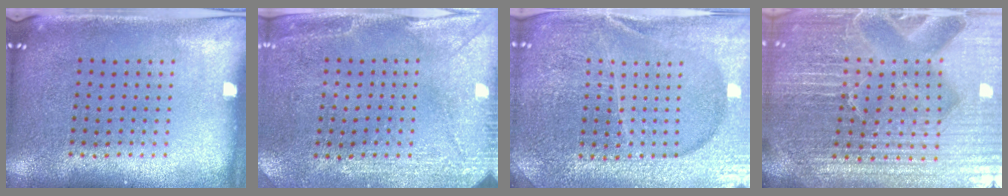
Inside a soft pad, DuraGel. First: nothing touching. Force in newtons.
{"total": 3.0, "press": 2.8, "slide": 1.0}
{"total": 4.7, "press": 4.3, "slide": 1.7}
{"total": 6.7, "press": 5.8, "slide": 3.3}